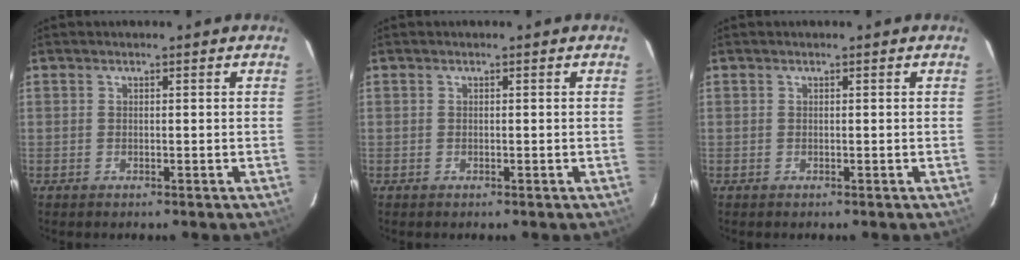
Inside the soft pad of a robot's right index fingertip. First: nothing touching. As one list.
[{"total": 0.0}, {"total": 0.0}]